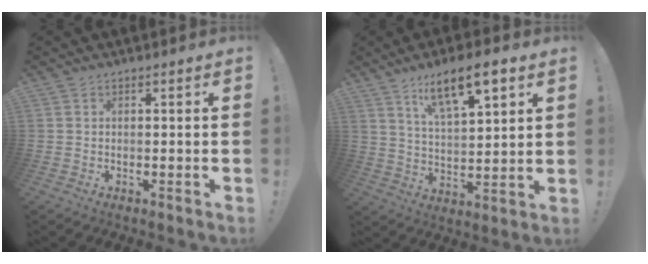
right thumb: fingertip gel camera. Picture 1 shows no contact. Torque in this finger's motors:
{"motor_torque": [-0.79, 1.21, 0.52, 0.14, 0.19]}